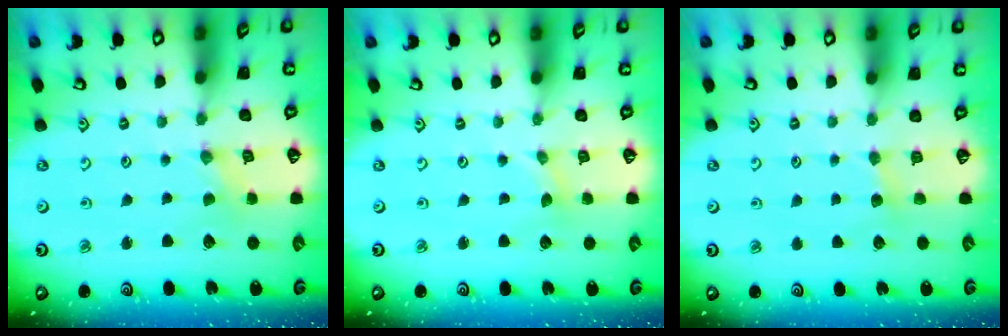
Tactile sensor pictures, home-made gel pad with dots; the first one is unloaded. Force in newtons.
{"total": 0.0}
{"total": 2.9, "press": 2.9, "slide": 0.4}